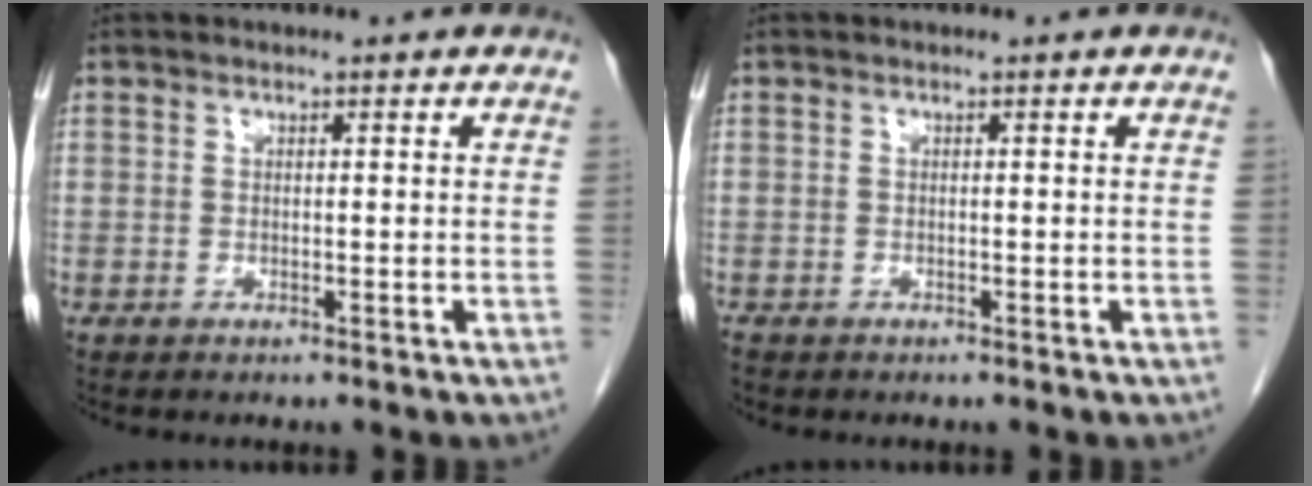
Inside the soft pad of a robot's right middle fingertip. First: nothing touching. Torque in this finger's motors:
{"motor_torque": [0.19, -0.06, 0.02, 0.01]}